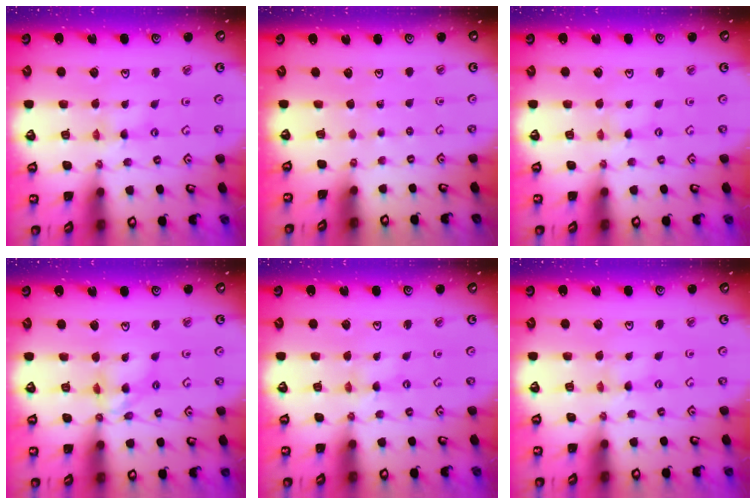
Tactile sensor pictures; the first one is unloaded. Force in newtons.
{"total": 0.0}
{"total": 0.0}
{"total": 8.2, "press": 8.2, "slide": 0.6}
{"total": 0.0}
{"total": 0.0}